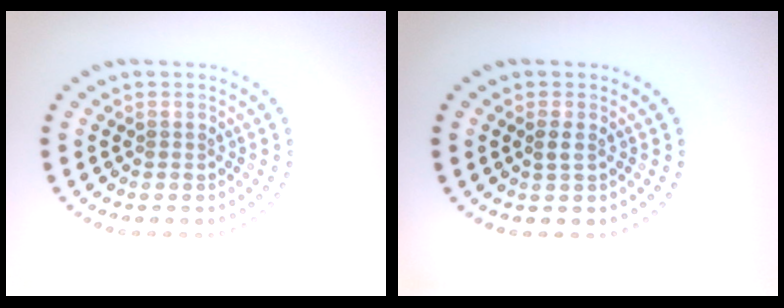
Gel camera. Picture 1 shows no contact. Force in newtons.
{"total": 0.8, "press": 0.7, "slide": 0.2}